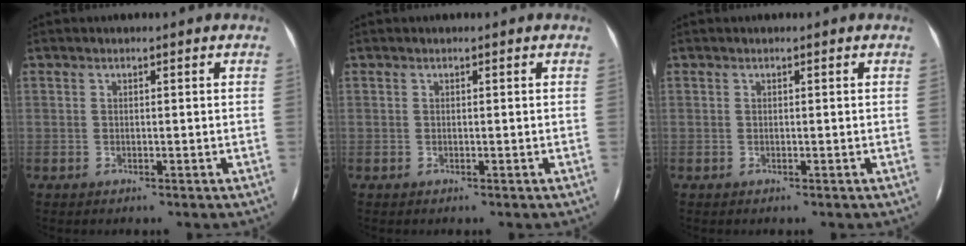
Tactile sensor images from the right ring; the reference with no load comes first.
{"total": 0.0}
{"total": 0.0}